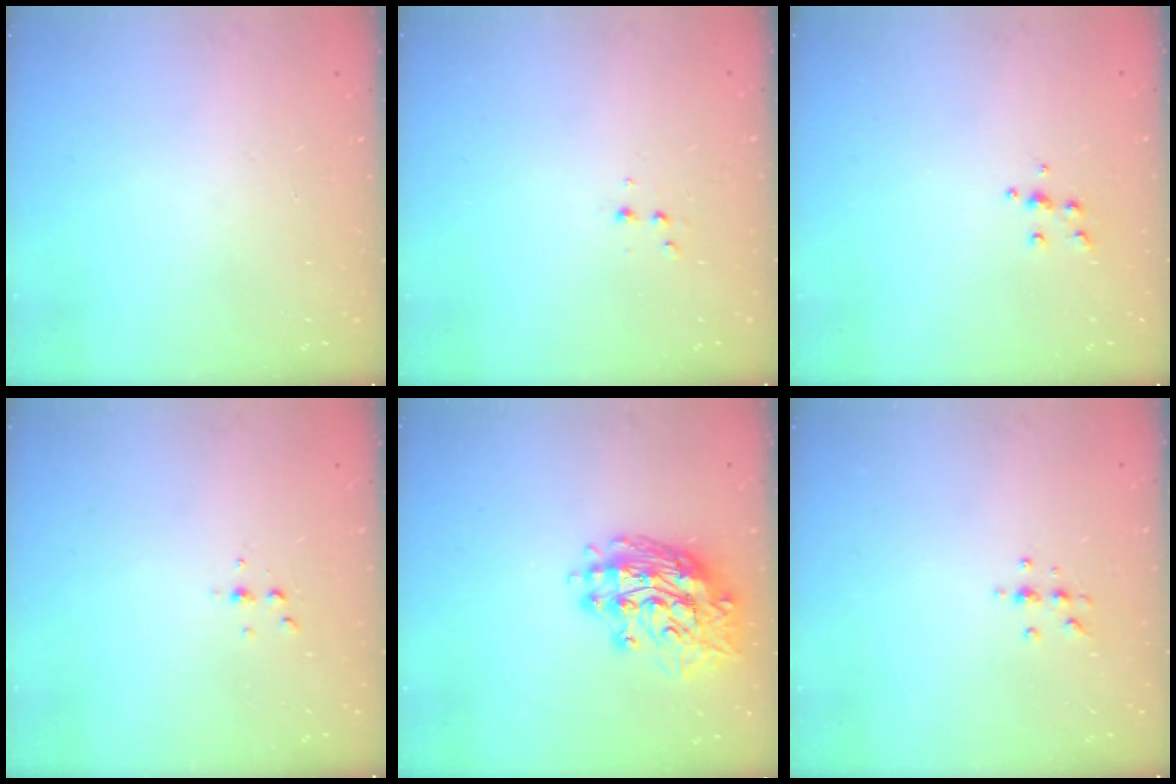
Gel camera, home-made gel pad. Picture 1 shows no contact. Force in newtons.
{"total": 3.1, "press": 3.0, "slide": 0.9}
{"total": 4.8, "press": 4.7, "slide": 0.6}
{"total": 3.1, "press": 3.1, "slide": 0.5}
{"total": 15.0, "press": 14.9, "slide": 1.4}
{"total": 4.0, "press": 3.8, "slide": 1.2}